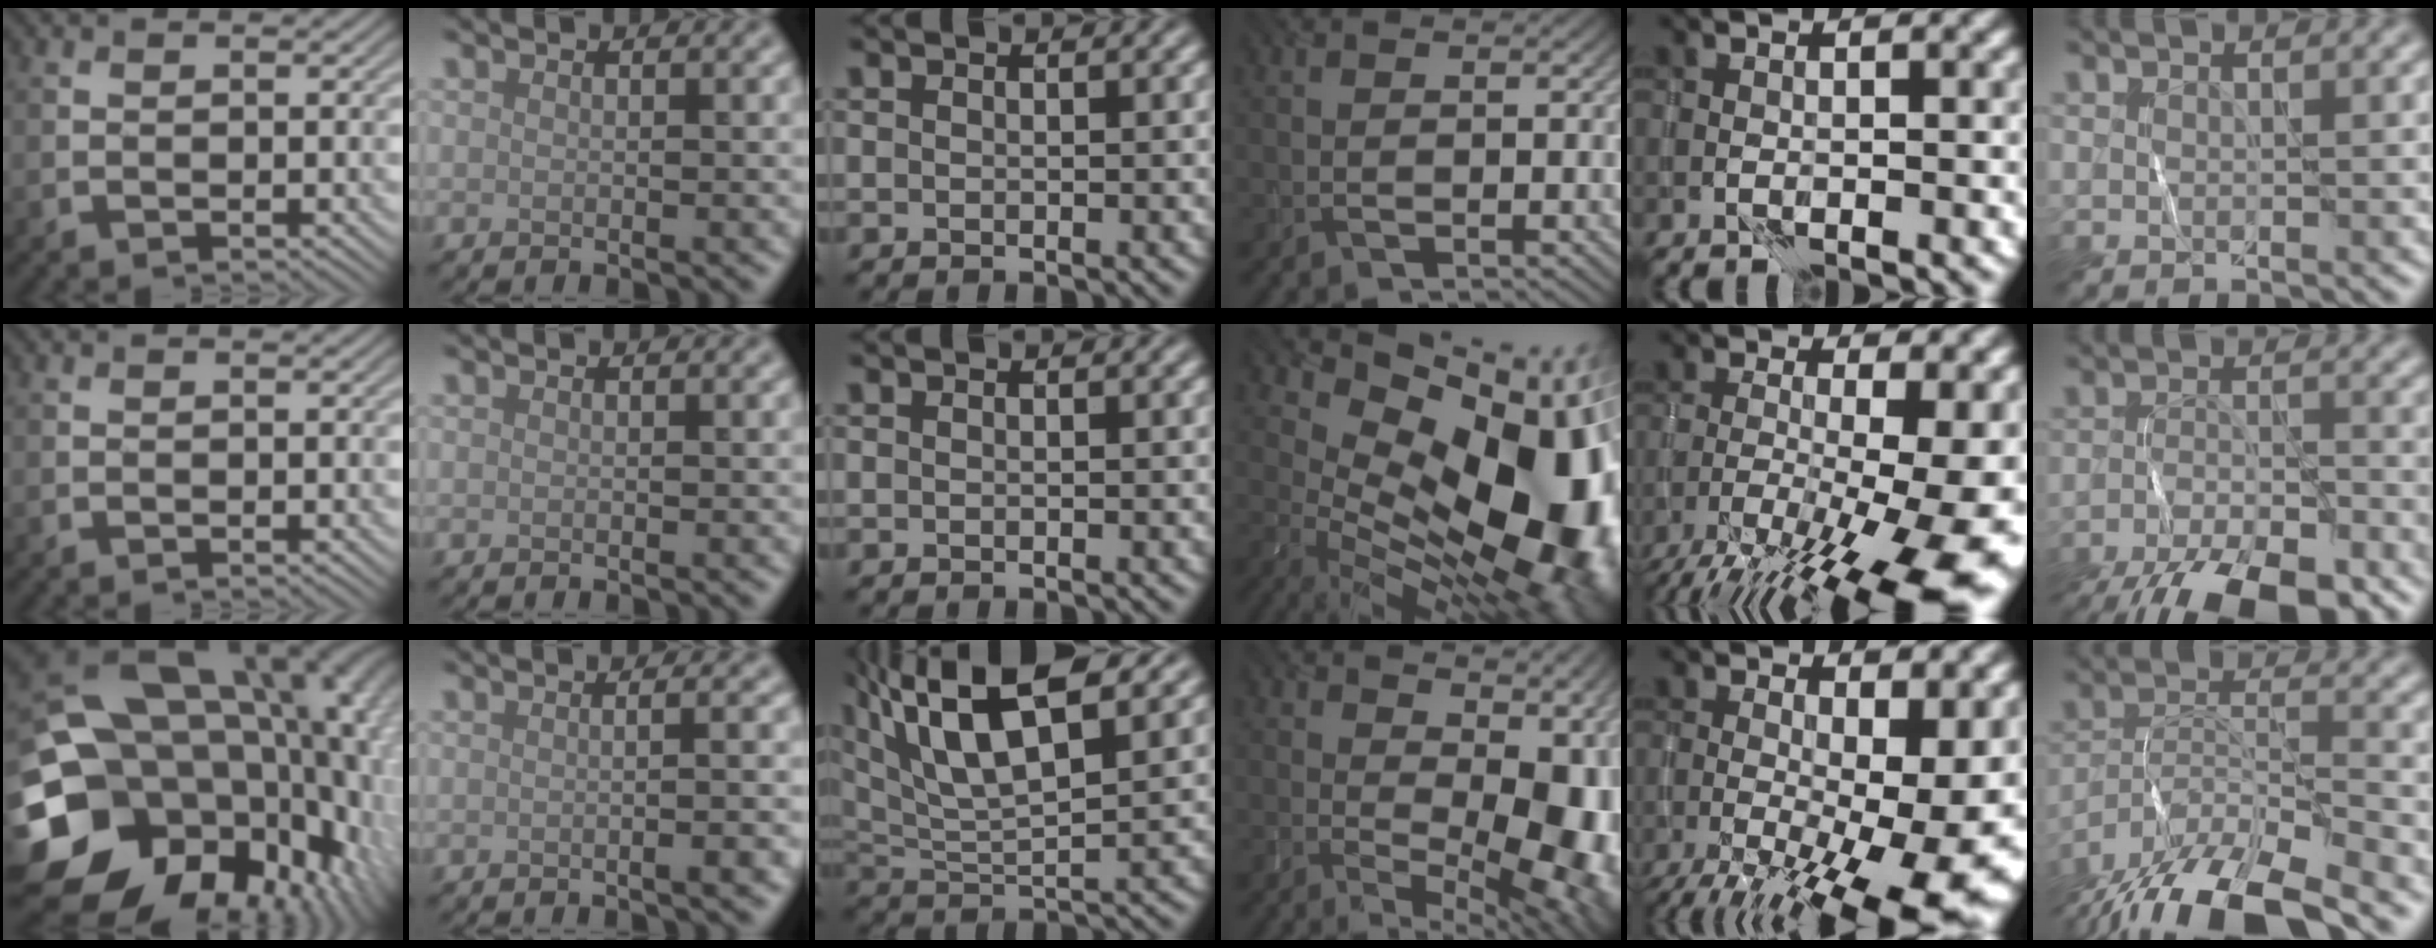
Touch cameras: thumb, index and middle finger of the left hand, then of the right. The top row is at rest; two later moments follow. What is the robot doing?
{"motion": "wrap", "object": "ribbon"}